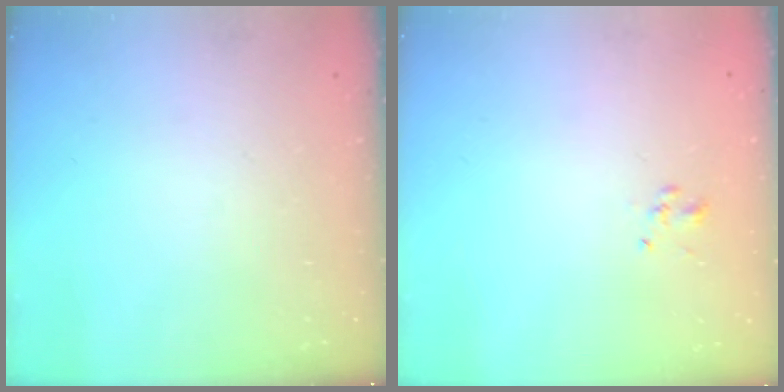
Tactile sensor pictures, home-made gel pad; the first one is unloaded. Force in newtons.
{"total": 0.9, "press": 0.7, "slide": 0.6}